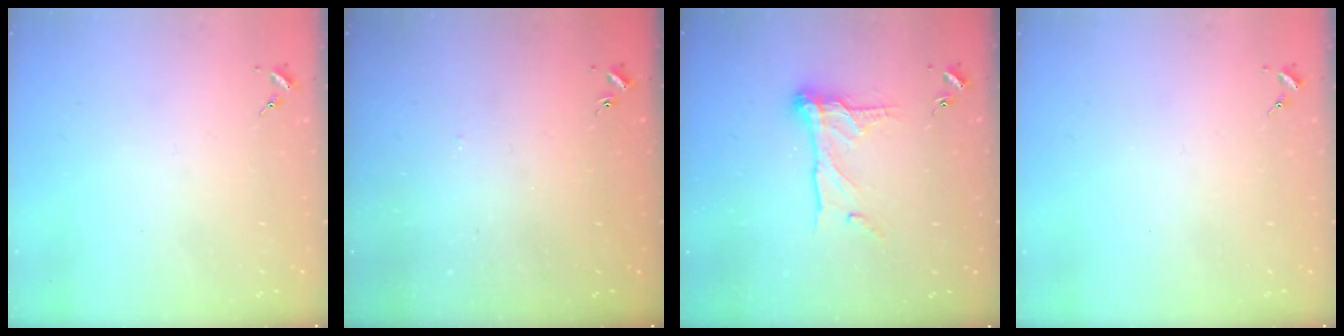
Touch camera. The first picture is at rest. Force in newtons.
{"total": 1.2, "press": 1.1, "slide": 0.1}
{"total": 13.5, "press": 13.5, "slide": 1.1}
{"total": 0.0}